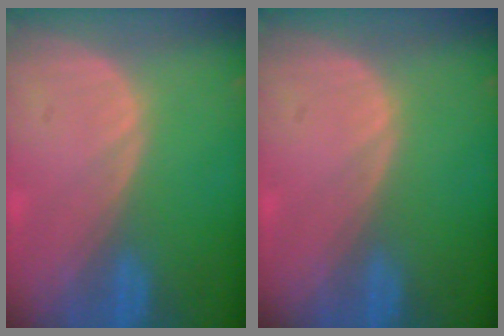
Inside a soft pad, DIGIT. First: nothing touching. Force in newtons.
{"total": 0.0}